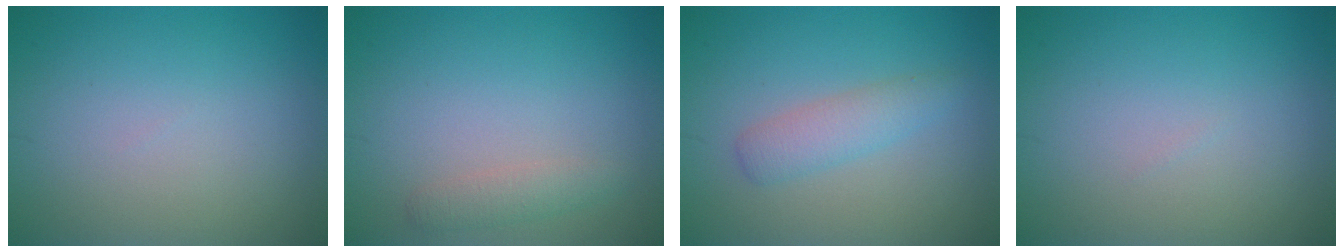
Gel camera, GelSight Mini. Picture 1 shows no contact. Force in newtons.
{"total": 1.5, "press": 1.5, "slide": 0.0}
{"total": 2.4, "press": 2.4, "slide": 0.0}
{"total": 0.0}